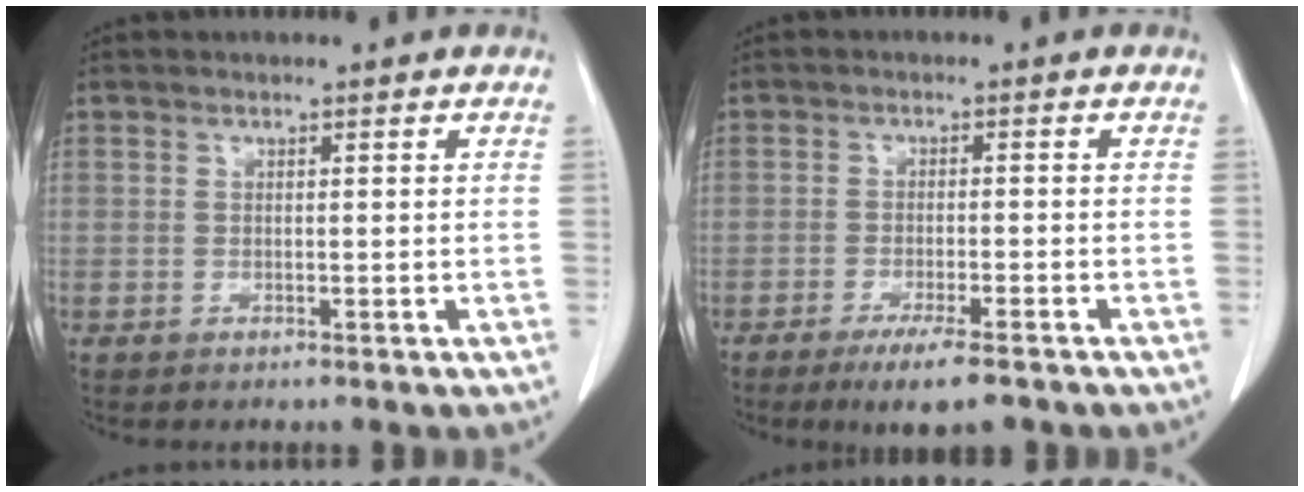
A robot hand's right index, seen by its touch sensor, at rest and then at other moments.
{"total": 6.8, "force": [-4.8, 0.8, 4.7], "torque": [-0.071, -0.015, -0.072]}